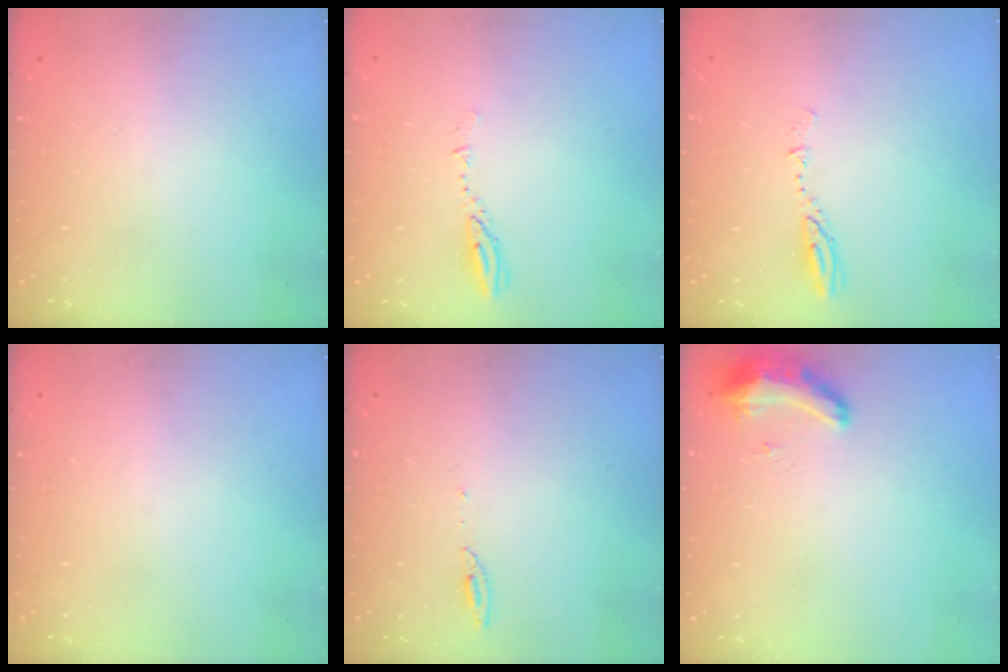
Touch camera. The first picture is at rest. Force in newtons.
{"total": 3.5, "press": 3.4, "slide": 0.3}
{"total": 3.8, "press": 3.8, "slide": 0.4}
{"total": 15.1, "press": 2.1, "slide": 14.9}
{"total": 4.1, "press": 4.0, "slide": 0.7}
{"total": 8.4, "press": 8.3, "slide": 1.3}